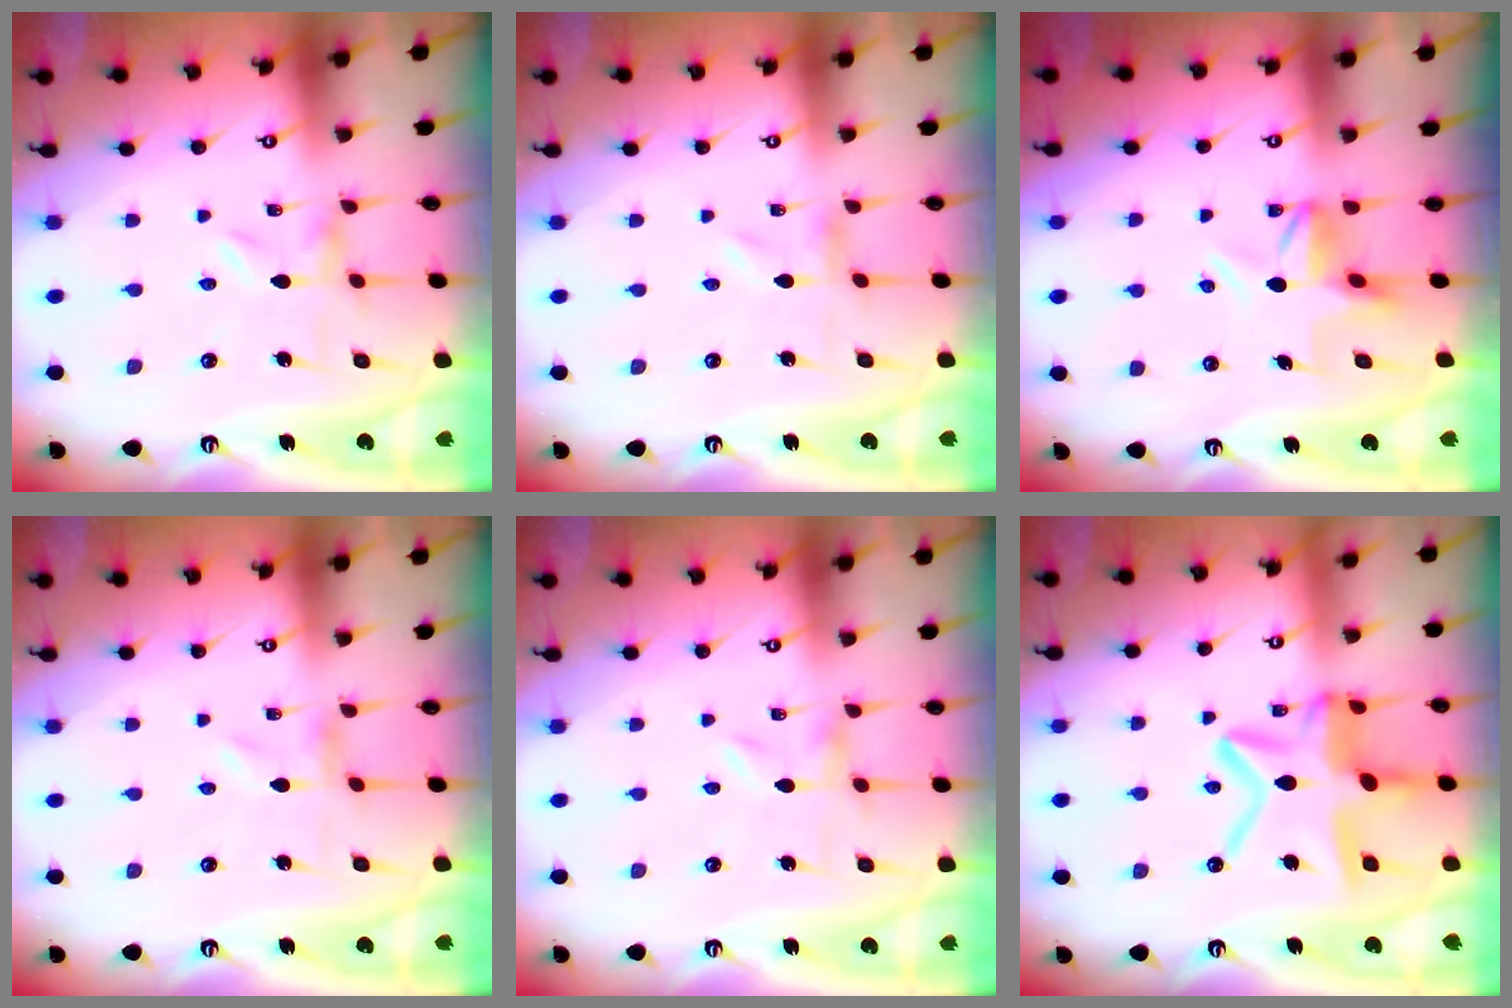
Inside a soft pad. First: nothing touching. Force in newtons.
{"total": 0.0}
{"total": 5.9, "press": 5.9, "slide": 0.1}
{"total": 0.0}
{"total": 0.0}
{"total": 16.2, "press": 16.2, "slide": 1.5}